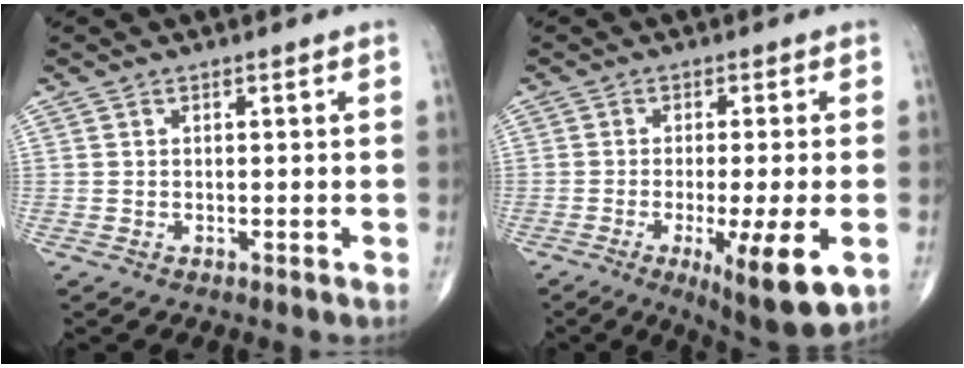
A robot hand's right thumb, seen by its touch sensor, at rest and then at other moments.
{"total": 11.8, "force": [-3.8, 2.2, 11.0], "torque": [-0.172, -0.017, -0.052]}